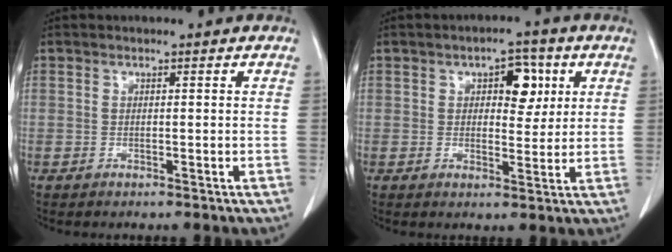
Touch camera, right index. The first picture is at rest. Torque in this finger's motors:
{"motor_torque": [0.17, 0.16, 0.18, 0.02]}